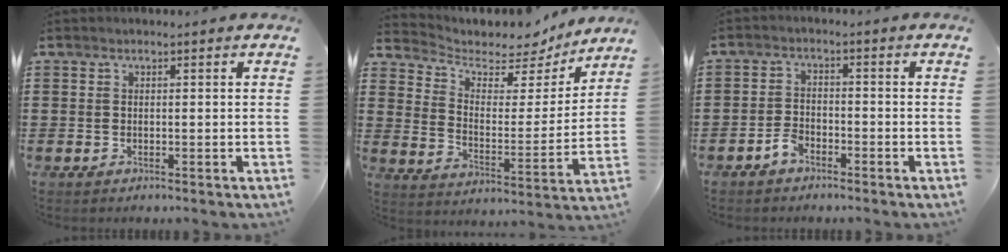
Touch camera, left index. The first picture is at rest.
{"total": 5.0, "force": [4.3, 2.3, 0.9], "torque": [-0.041, -0.034, 0.069]}
{"total": 2.7, "force": [-2.2, 1.2, 1.1], "torque": [-0.031, 0.003, -0.047]}